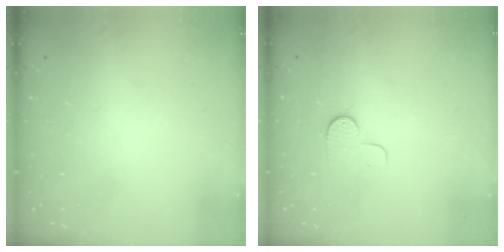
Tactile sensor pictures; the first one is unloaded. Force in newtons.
{"total": 5.8, "press": 5.8, "slide": 0.6}